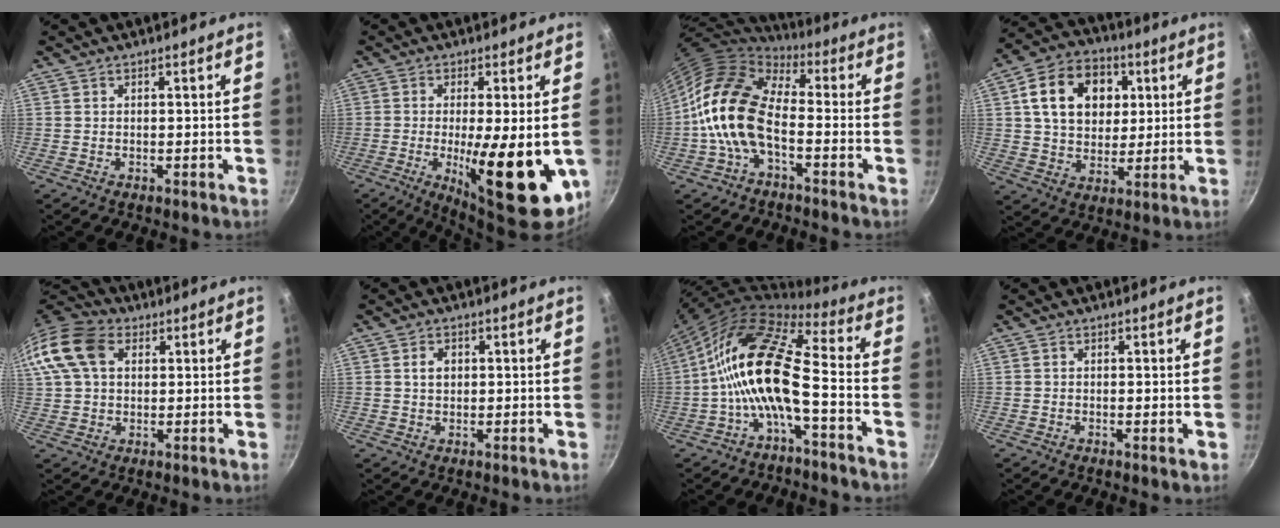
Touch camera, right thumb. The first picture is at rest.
{"total": 17.4, "force": [-3.3, 5.1, 16.3], "torque": [-0.228, -0.014, -0.038]}
{"total": 13.5, "force": [-3.1, 7.4, 10.8], "torque": [-0.182, 0.034, -0.073]}
{"total": 16.2, "force": [4.2, 12.2, 9.8], "torque": [-0.136, 0.008, 0.063]}
{"total": 14.9, "force": [4.6, 10.5, 9.5], "torque": [-0.196, 0.023, 0.073]}
{"total": 2.8, "force": [0.6, 2.1, 1.8], "torque": [-0.021, 0.003, 0.010]}
{"total": 15.2, "force": [-4.0, 5.5, 13.6], "torque": [-0.262, 0.056, -0.089]}
{"total": 0.8, "force": [-0.1, 0.0, 0.8], "torque": [-0.012, -0.002, -0.003]}